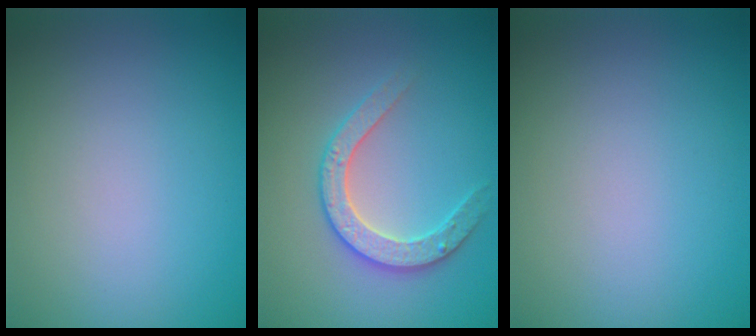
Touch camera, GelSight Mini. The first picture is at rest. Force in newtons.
{"total": 2.8, "press": 2.8, "slide": 0.3}
{"total": 0.0}